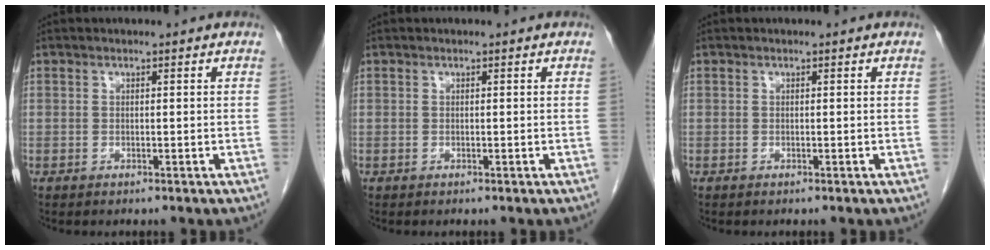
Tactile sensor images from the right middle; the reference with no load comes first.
{"total": 0.0}
{"total": 0.0}